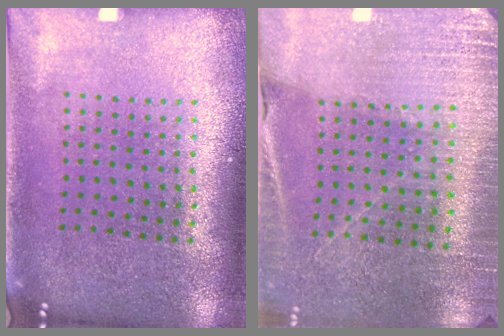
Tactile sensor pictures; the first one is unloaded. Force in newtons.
{"total": 2.8, "press": 2.8, "slide": 0.2}